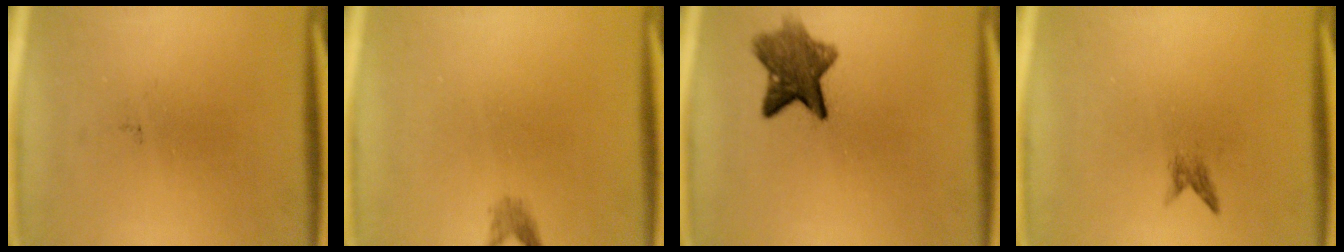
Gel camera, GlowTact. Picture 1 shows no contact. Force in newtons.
{"total": 1.2}
{"total": 7.2}
{"total": 0.9}